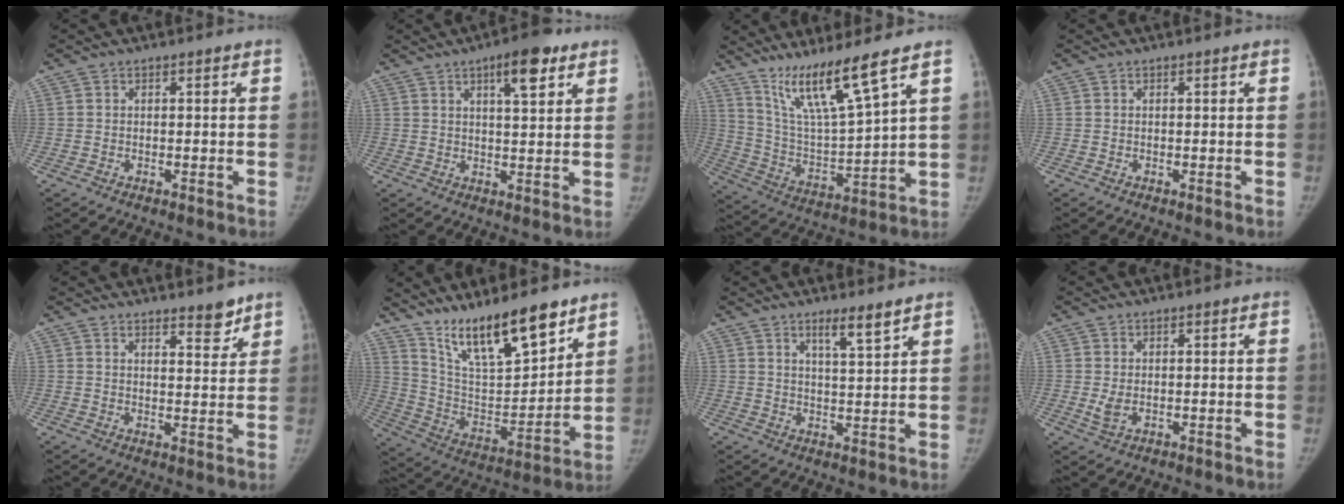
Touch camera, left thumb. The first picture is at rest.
{"total": 8.1, "force": [4.4, 2.5, 6.3], "torque": [-0.081, -0.018, 0.062]}
{"total": 13.8, "force": [9.7, 0.4, 9.8], "torque": [-0.174, -0.064, 0.196]}
{"total": 0.0}
{"total": 4.5, "force": [3.7, 1.3, 2.2], "torque": [-0.015, -0.031, 0.055]}
{"total": 18.3, "force": [13.6, 4.8, 11.3], "torque": [-0.157, -0.076, 0.252]}
{"total": 4.7, "force": [3.5, 0.2, 3.2], "torque": [-0.048, -0.032, 0.059]}
{"total": 2.5, "force": [-0.1, 1.5, 1.9], "torque": [-0.041, -0.007, 0.003]}